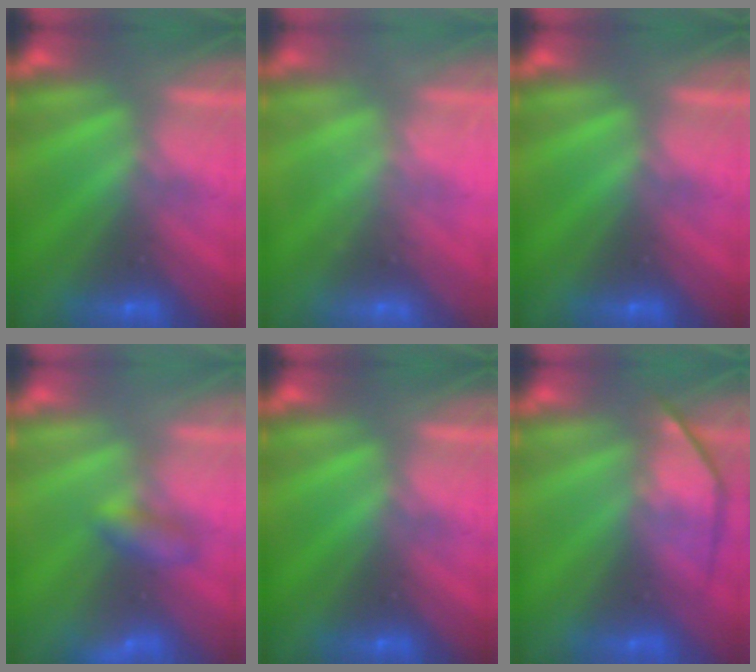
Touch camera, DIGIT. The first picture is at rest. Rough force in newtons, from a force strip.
{"total": 2.4}
{"total": 0.0}
{"total": 2.1}
{"total": 0.0}
{"total": 4.4}